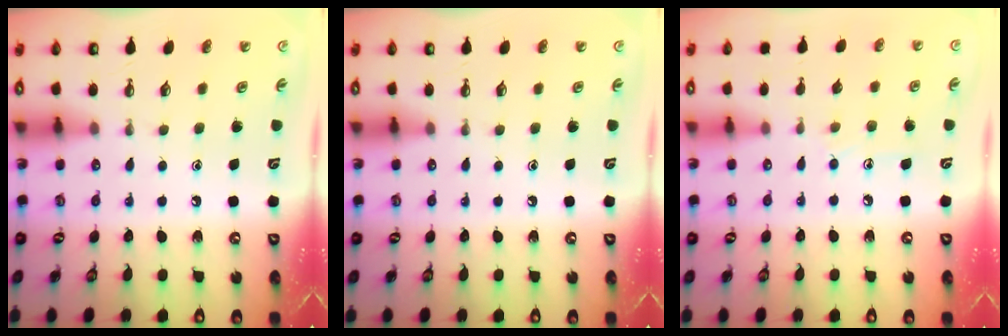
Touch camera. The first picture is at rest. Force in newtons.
{"total": 0.0}
{"total": 6.5, "press": 6.5, "slide": 0.4}